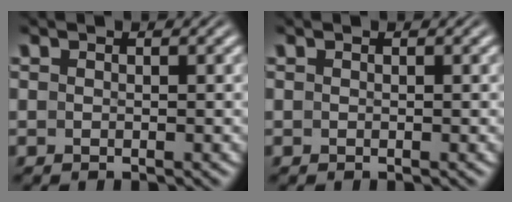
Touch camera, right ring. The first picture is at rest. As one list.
[{"total": 0.0}]